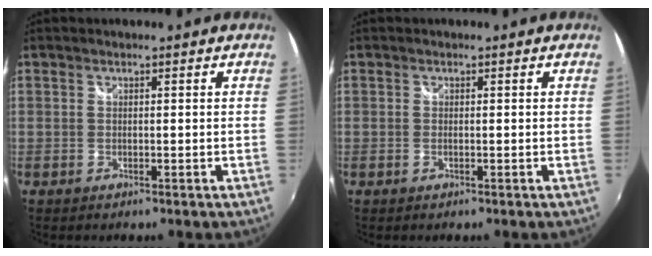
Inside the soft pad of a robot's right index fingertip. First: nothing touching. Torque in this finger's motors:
{"motor_torque": [-0.14, 0.05, -0.03, -0.01]}